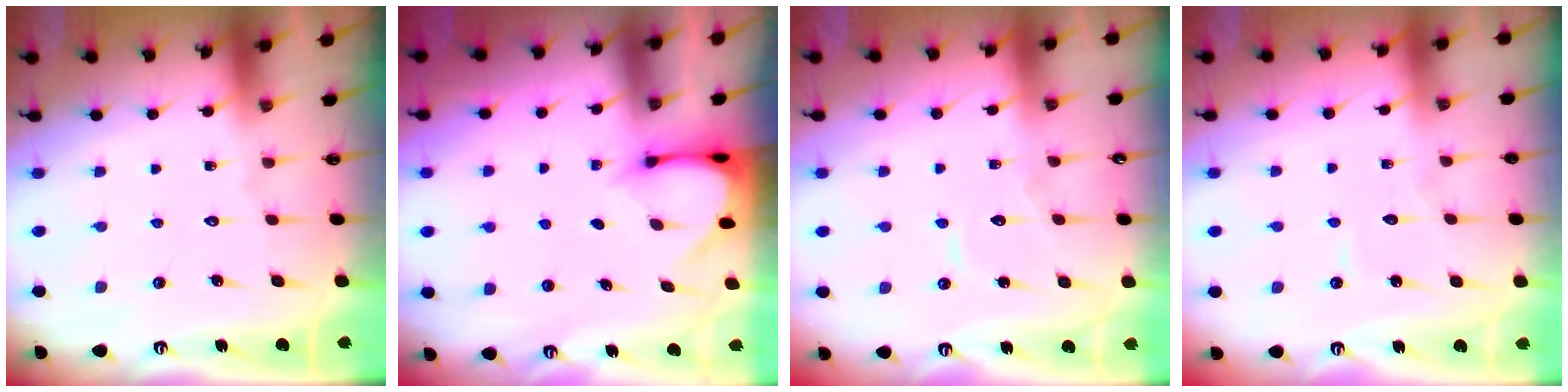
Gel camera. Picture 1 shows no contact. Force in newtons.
{"total": 3.2, "press": 3.2, "slide": 0.3}
{"total": 6.1, "press": 6.1, "slide": 0.6}
{"total": 3.8, "press": 3.8, "slide": 0.3}